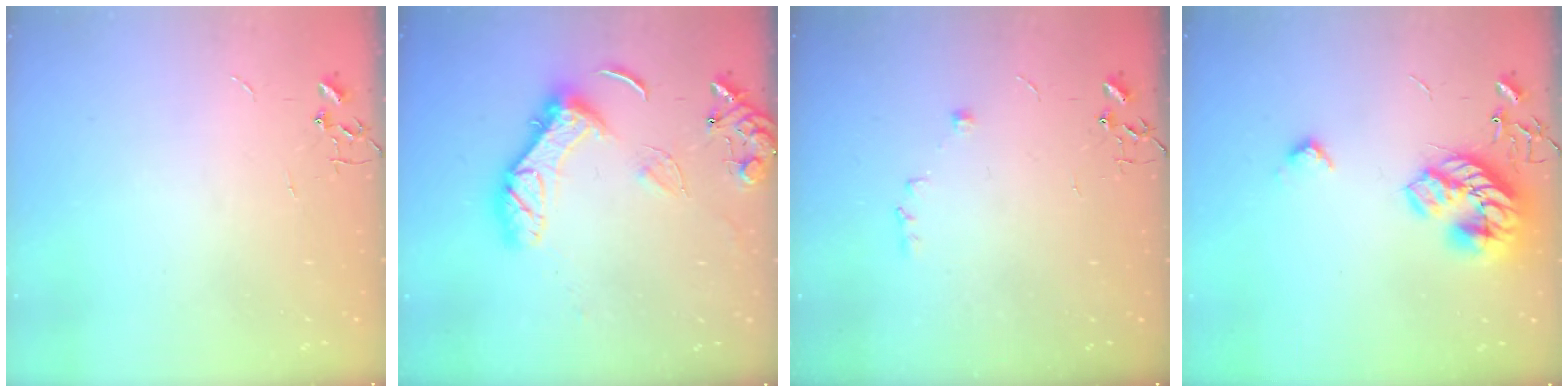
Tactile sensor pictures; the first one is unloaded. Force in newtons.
{"total": 14.5, "press": 14.4, "slide": 1.5}
{"total": 6.1, "press": 6.0, "slide": 0.9}
{"total": 19.2, "press": 19.2, "slide": 0.6}